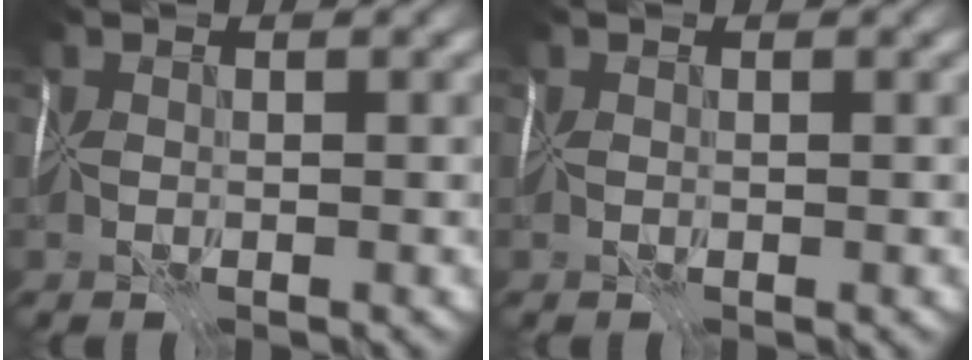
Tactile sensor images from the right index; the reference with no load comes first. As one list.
[{"total": 0.0}]